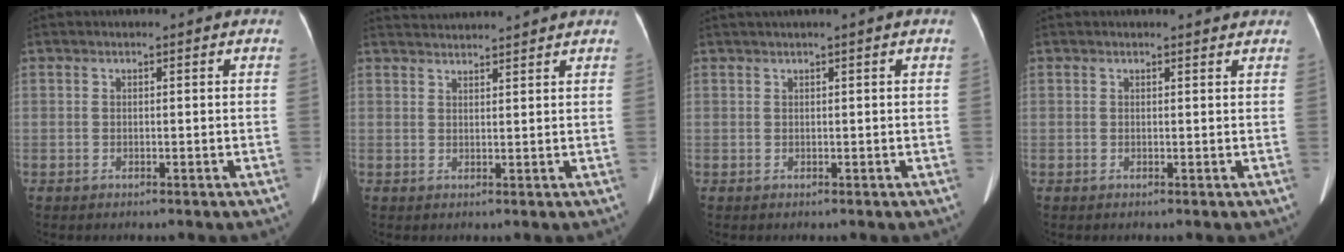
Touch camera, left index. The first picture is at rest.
{"total": 6.1, "force": [5.9, -0.8, 1.2], "torque": [-0.022, 0.029, 0.087]}
{"total": 1.3, "force": [0.8, -0.4, 0.9], "torque": [-0.024, 0.007, 0.025]}
{"total": 2.0, "force": [2.0, 0.3, 0.3], "torque": [-0.011, 0.002, 0.019]}